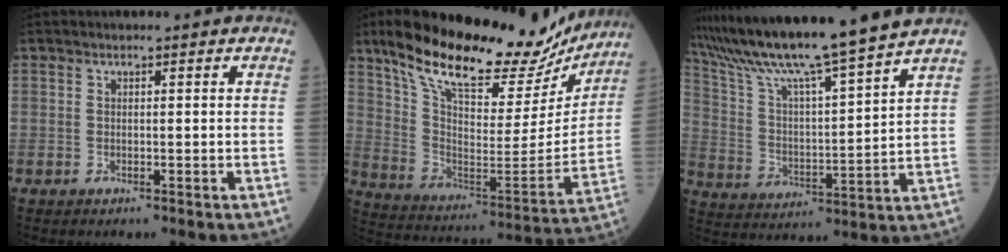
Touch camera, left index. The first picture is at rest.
{"total": 26.7, "force": [21.7, 8.4, 13.2], "torque": [-0.216, -0.003, 0.320]}
{"total": 16.6, "force": [14.5, -2.3, 7.6], "torque": [-0.144, -0.018, 0.249]}